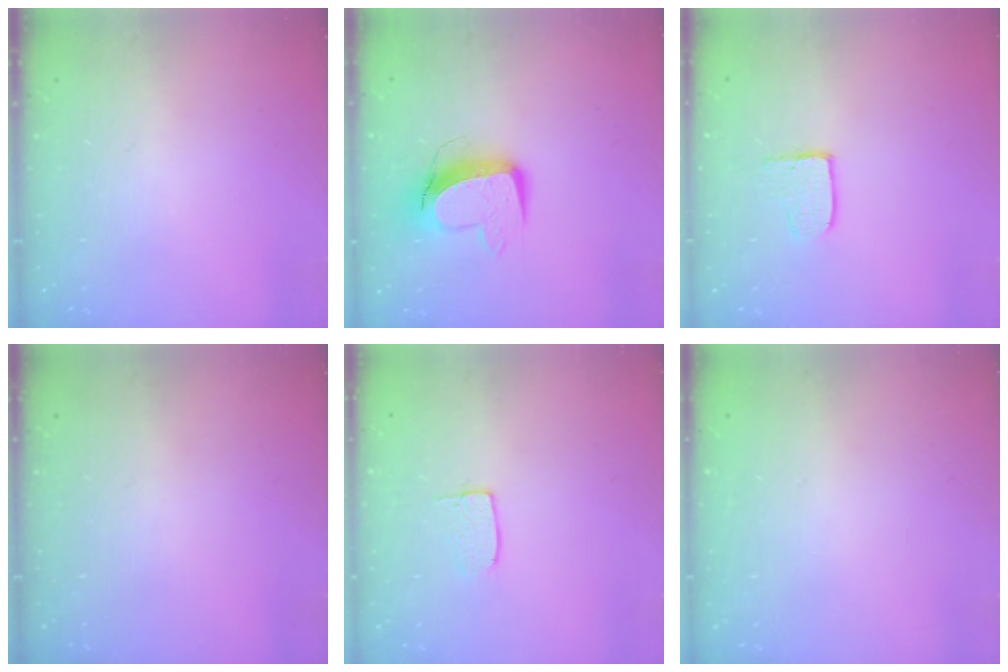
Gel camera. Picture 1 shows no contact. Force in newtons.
{"total": 10.9, "press": 10.8, "slide": 1.2}
{"total": 3.9, "press": 3.9, "slide": 0.4}
{"total": 0.0}
{"total": 3.8, "press": 3.8, "slide": 0.2}
{"total": 0.0}